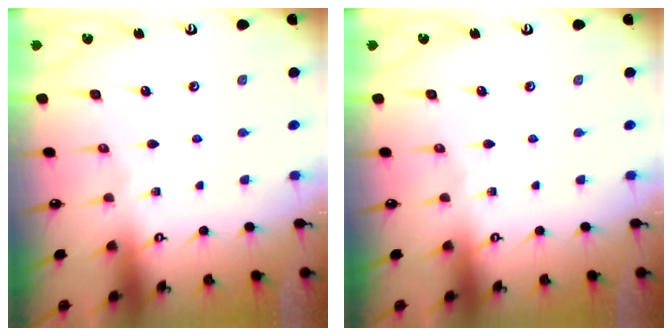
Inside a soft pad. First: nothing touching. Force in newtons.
{"total": 0.0}